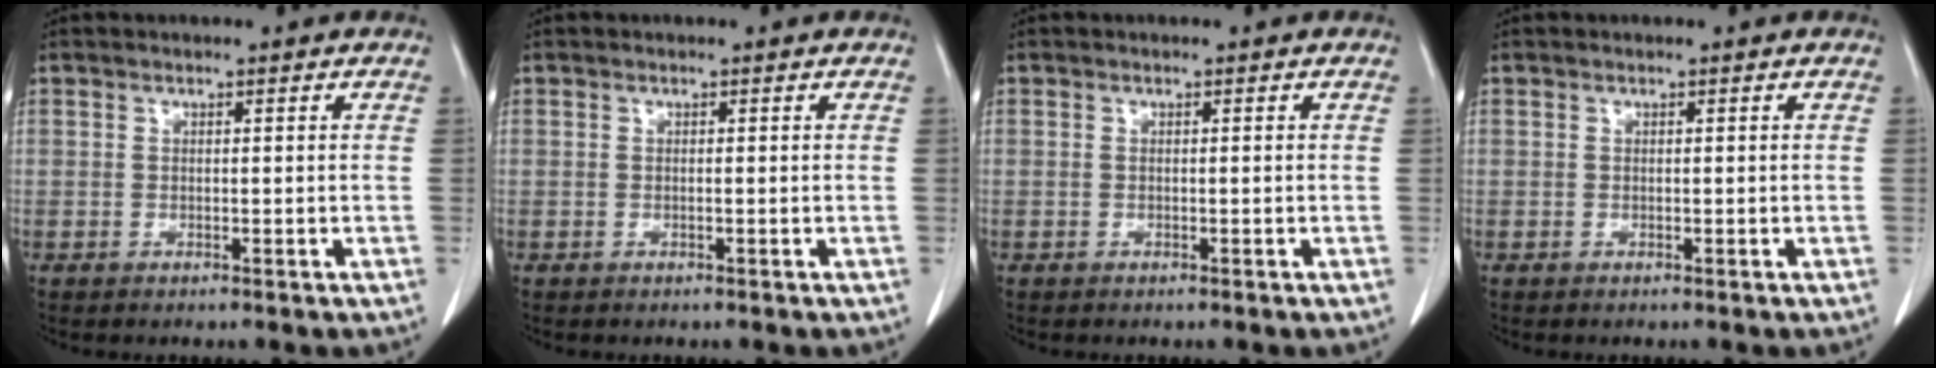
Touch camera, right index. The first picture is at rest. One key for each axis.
{"total": 0.0}
{"total": 0.0}
{"total": 0.0}